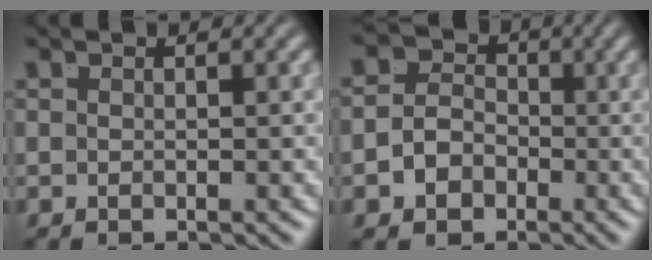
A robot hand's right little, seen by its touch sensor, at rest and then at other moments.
{"total": 7.9, "force": [-1.4, 7.2, 2.7], "torque": [-0.056, -0.024, -0.031]}